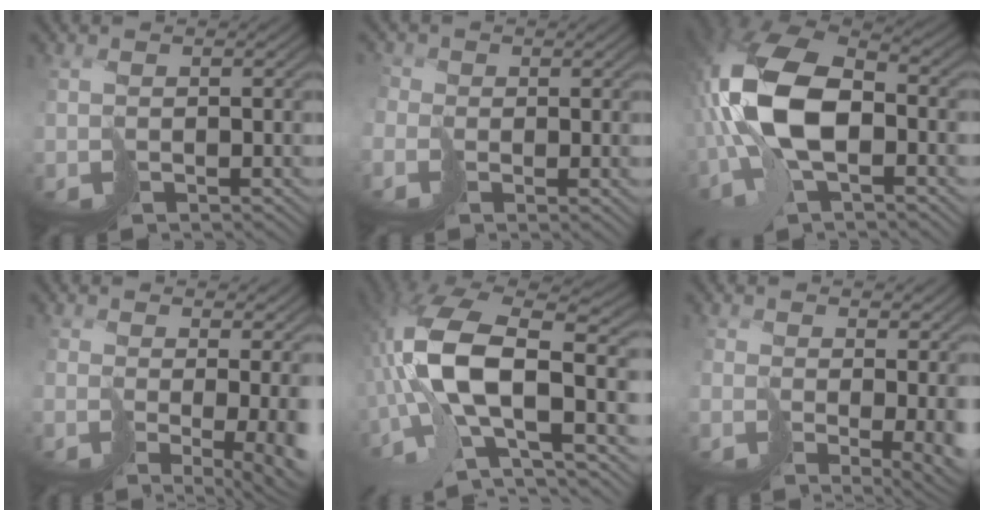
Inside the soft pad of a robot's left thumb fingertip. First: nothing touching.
{"total": 1.2, "force": [-0.7, 0.9, -0.3], "torque": [0.004, 0.004, -0.022]}
{"total": 12.7, "force": [-1.0, 6.3, 11.0], "torque": [-0.259, 0.007, -0.031]}
{"total": 6.8, "force": [-0.6, 1.7, 6.6], "torque": [-0.101, -0.030, 0.018]}
{"total": 13.9, "force": [-1.6, 4.6, 13.0], "torque": [-0.284, 0.007, -0.034]}
{"total": 4.1, "force": [0.2, 1.2, 3.9], "torque": [-0.053, -0.019, 0.015]}